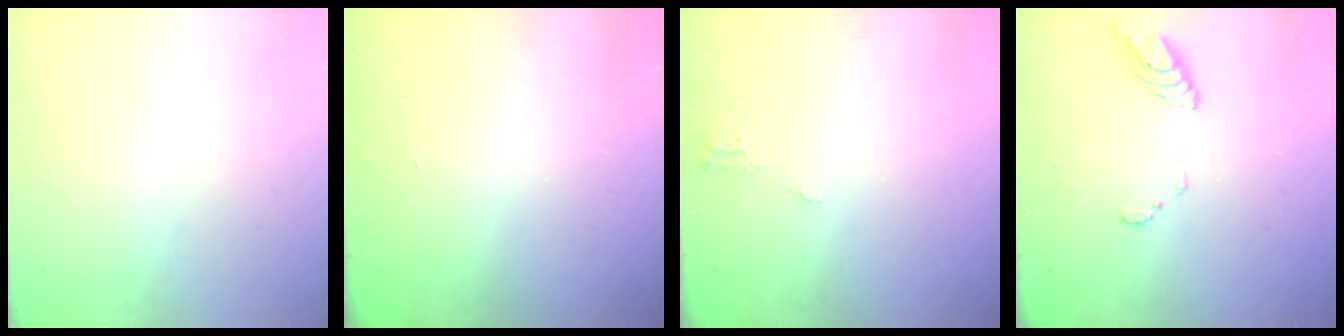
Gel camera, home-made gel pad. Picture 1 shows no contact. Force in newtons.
{"total": 2.5, "press": 2.5, "slide": 0.2}
{"total": 3.7, "press": 3.7, "slide": 0.4}
{"total": 7.5, "press": 7.5, "slide": 0.8}